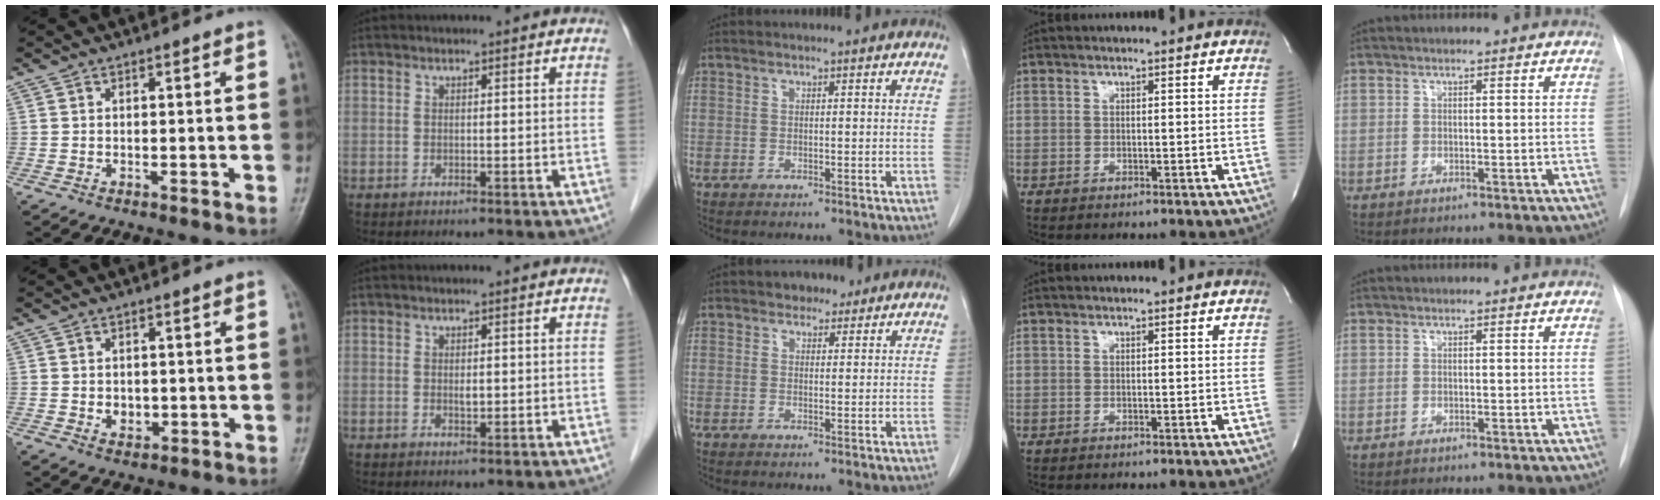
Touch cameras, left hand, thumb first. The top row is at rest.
{"thumb": {"total": 2.7, "force": [-0.1, 2.1, 1.6], "torque": [-0.016, -0.002, 0.006]}, "index": {"total": 0.9, "force": [0.1, 0.4, 0.8], "torque": [-0.014, -0.002, 0.004]}, "middle": {"total": 2.7, "force": [2.0, 1.6, 0.7], "torque": [-0.011, 0.006, 0.029]}}